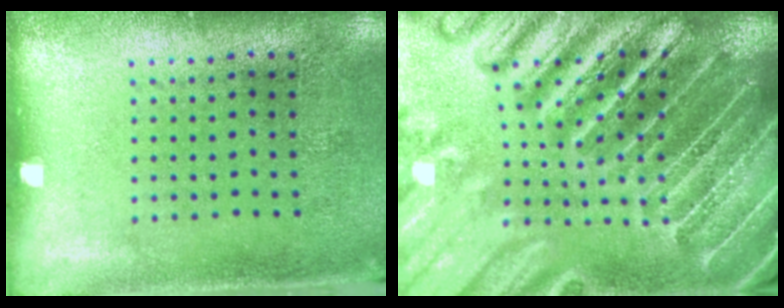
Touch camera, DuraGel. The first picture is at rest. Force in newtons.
{"total": 4.7, "press": 4.3, "slide": 1.9}